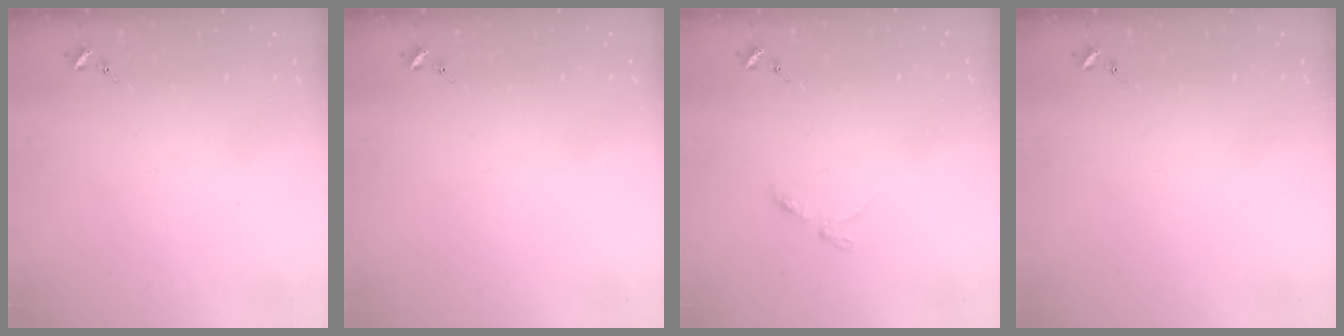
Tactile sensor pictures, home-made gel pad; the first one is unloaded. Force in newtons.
{"total": 0.0}
{"total": 2.9, "press": 2.8, "slide": 0.4}
{"total": 0.0}